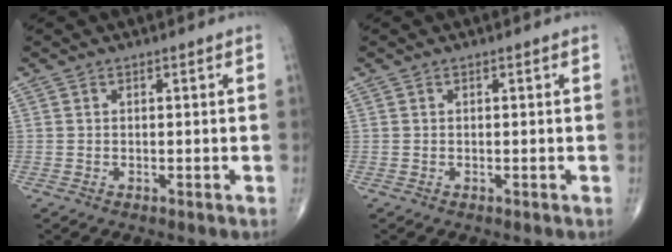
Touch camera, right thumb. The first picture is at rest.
{"total": 0.0}